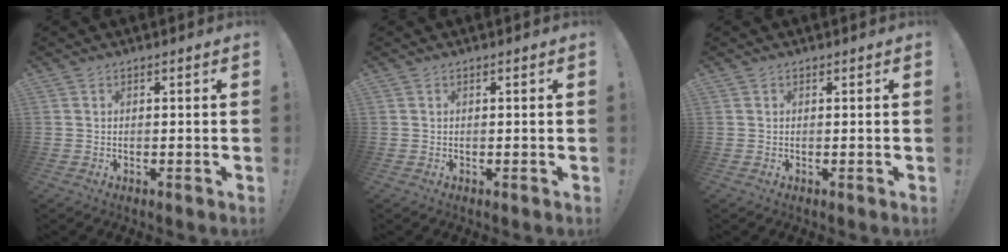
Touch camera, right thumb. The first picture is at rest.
{"total": 0.0}
{"total": 0.0}